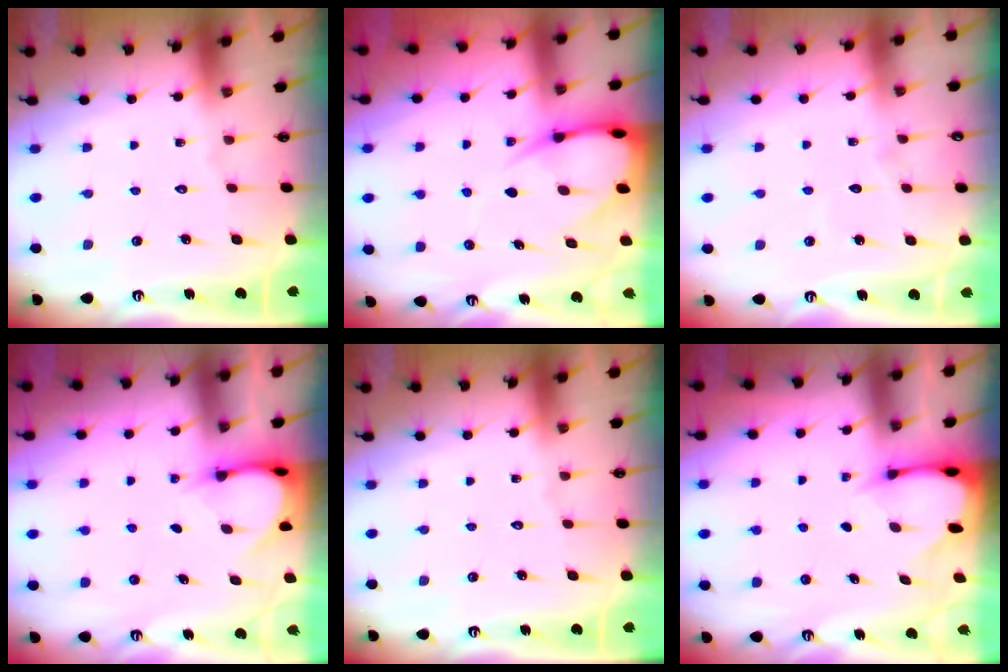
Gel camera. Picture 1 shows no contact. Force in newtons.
{"total": 9.7, "press": 9.7, "slide": 1.0}
{"total": 4.4, "press": 4.3, "slide": 0.4}
{"total": 3.8, "press": 3.8, "slide": 0.3}
{"total": 0.0}
{"total": 2.7, "press": 2.7, "slide": 0.4}